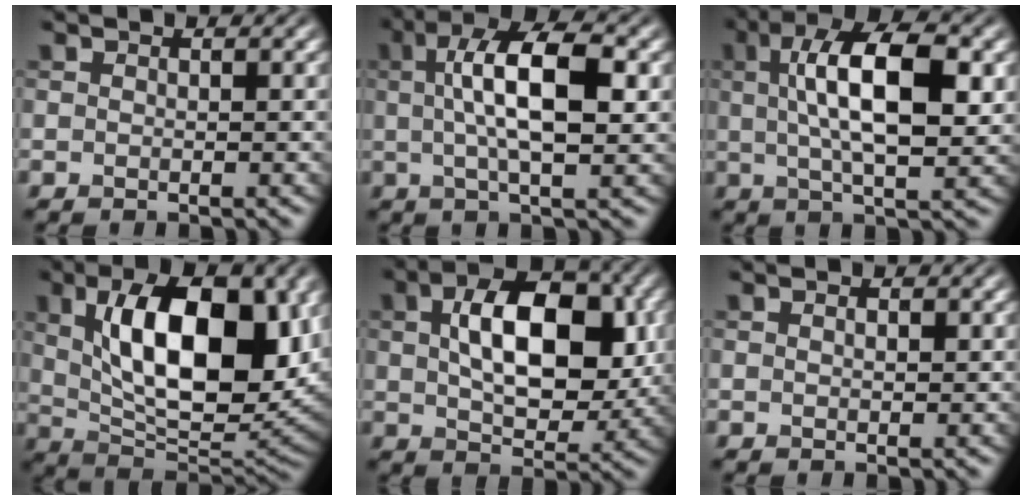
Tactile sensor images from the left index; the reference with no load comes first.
{"total": 8.3, "force": [1.4, 2.7, 7.7], "torque": [-0.126, 0.015, 0.016]}
{"total": 9.9, "force": [2.0, 3.6, 9.0], "torque": [-0.148, 0.008, 0.028]}
{"total": 13.2, "force": [3.1, 6.2, 11.3], "torque": [-0.168, -0.003, 0.053]}
{"total": 9.7, "force": [1.7, 5.5, 7.8], "torque": [-0.128, 0.006, 0.028]}
{"total": 0.7, "force": [0.3, 0.4, 0.6], "torque": [-0.008, 0.001, 0.005]}